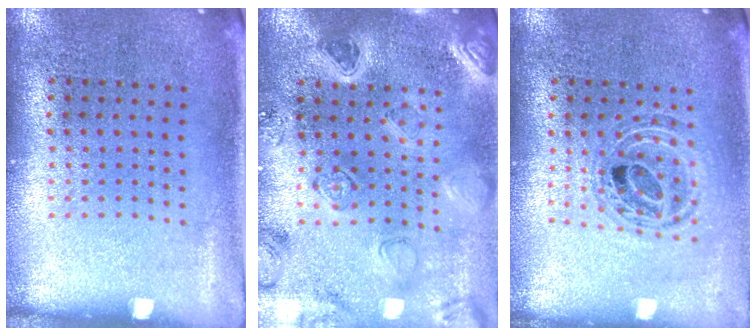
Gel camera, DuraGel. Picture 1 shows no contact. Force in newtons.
{"total": 2.1, "press": 2.1, "slide": 0.4}
{"total": 0.8, "press": 0.8, "slide": 0.1}